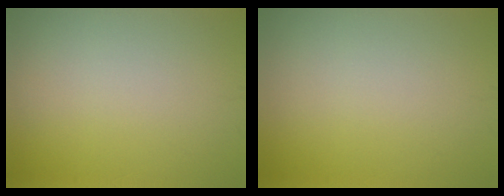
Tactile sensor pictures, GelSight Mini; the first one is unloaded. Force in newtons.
{"total": 0.0}